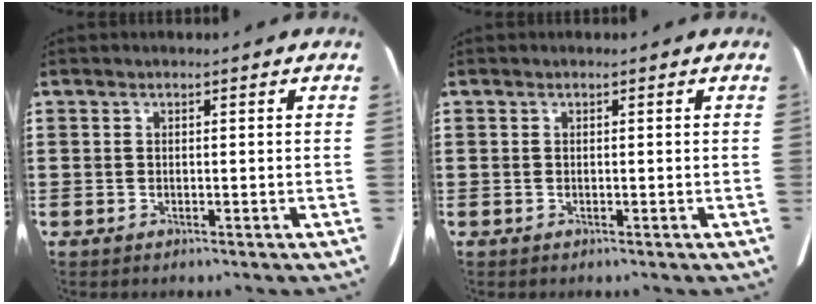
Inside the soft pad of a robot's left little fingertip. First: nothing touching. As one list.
[{"total": 0.0}]